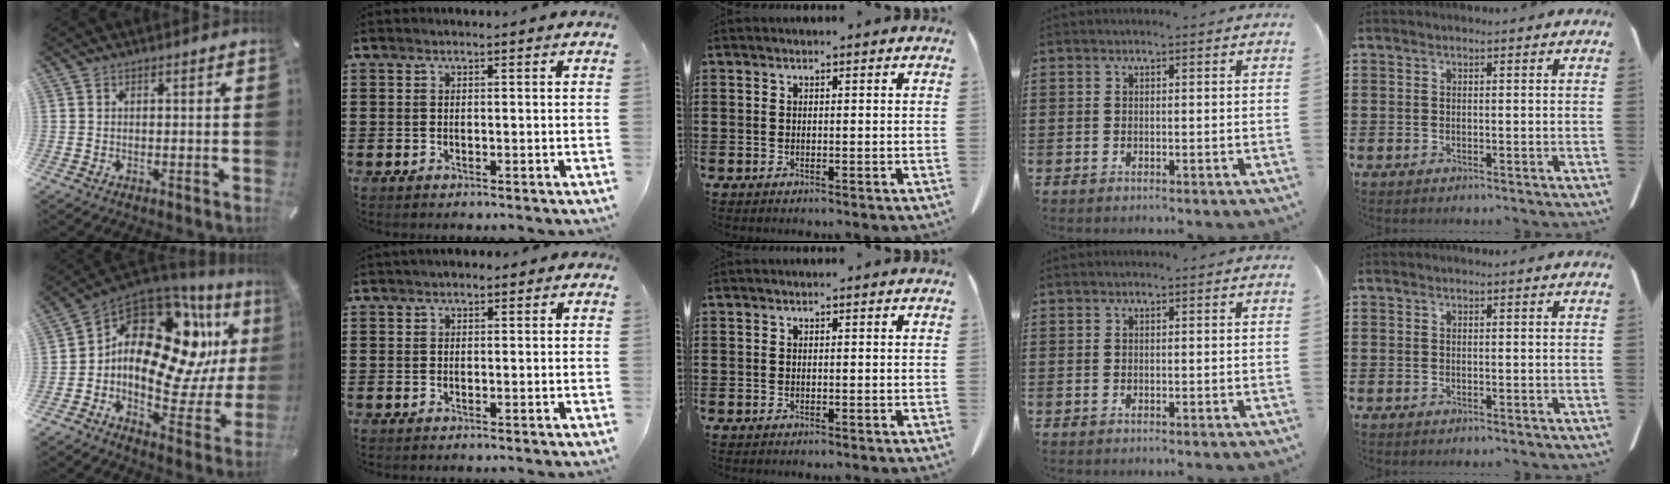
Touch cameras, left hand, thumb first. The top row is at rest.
{"thumb": {"total": 19.7, "force": [5.6, 12.6, 14.1], "torque": [-0.216, -0.056, 0.093]}, "index": {"total": 0.9, "force": [0.2, 0.6, 0.6], "torque": [-0.014, 0.006, 0.002]}}